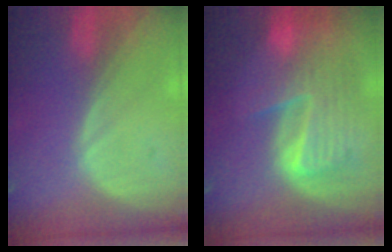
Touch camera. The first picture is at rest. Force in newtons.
{"total": 9.8, "press": 8.5, "slide": 4.9}